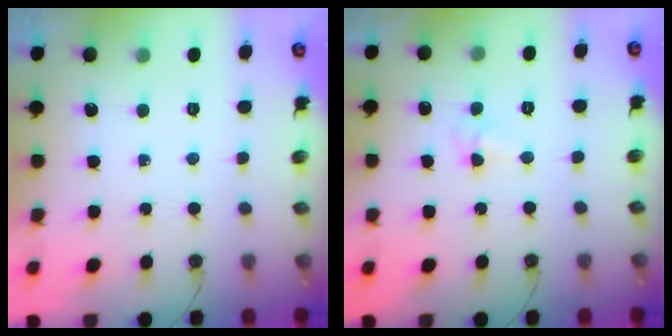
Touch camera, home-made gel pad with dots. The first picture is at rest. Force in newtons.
{"total": 3.3, "press": 3.3, "slide": 0.7}